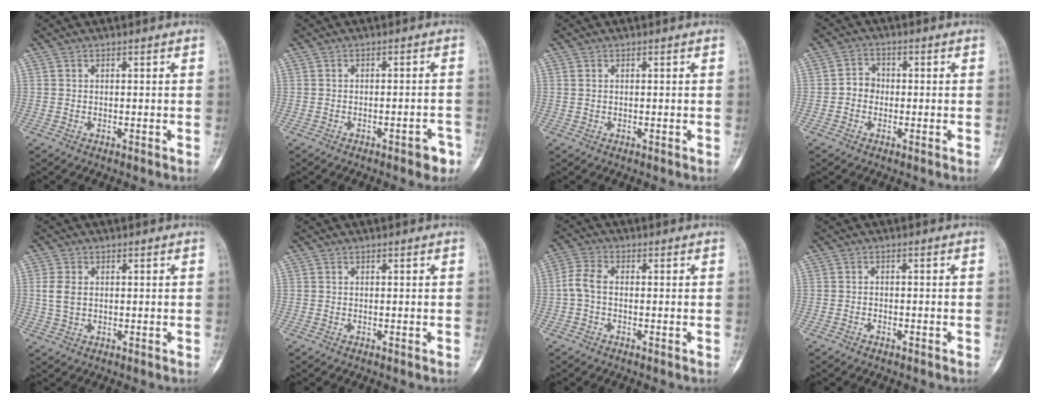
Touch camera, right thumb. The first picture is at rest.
{"total": 3.5, "force": [-2.1, 1.3, 2.5], "torque": [-0.024, 0.018, -0.023]}
{"total": 0.9, "force": [0.2, 0.6, 0.6], "torque": [-0.015, 0.002, 0.008]}
{"total": 3.4, "force": [-0.6, 2.9, 1.5], "torque": [-0.010, 0.012, -0.020]}
{"total": 4.2, "force": [0.5, 2.9, 3.0], "torque": [-0.065, 0.000, 0.012]}
{"total": 0.0}
{"total": 4.1, "force": [-0.6, 2.4, 3.3], "torque": [-0.074, 0.012, -0.020]}
{"total": 1.0, "force": [-0.7, 0.5, 0.4], "torque": [-0.013, 0.006, -0.011]}